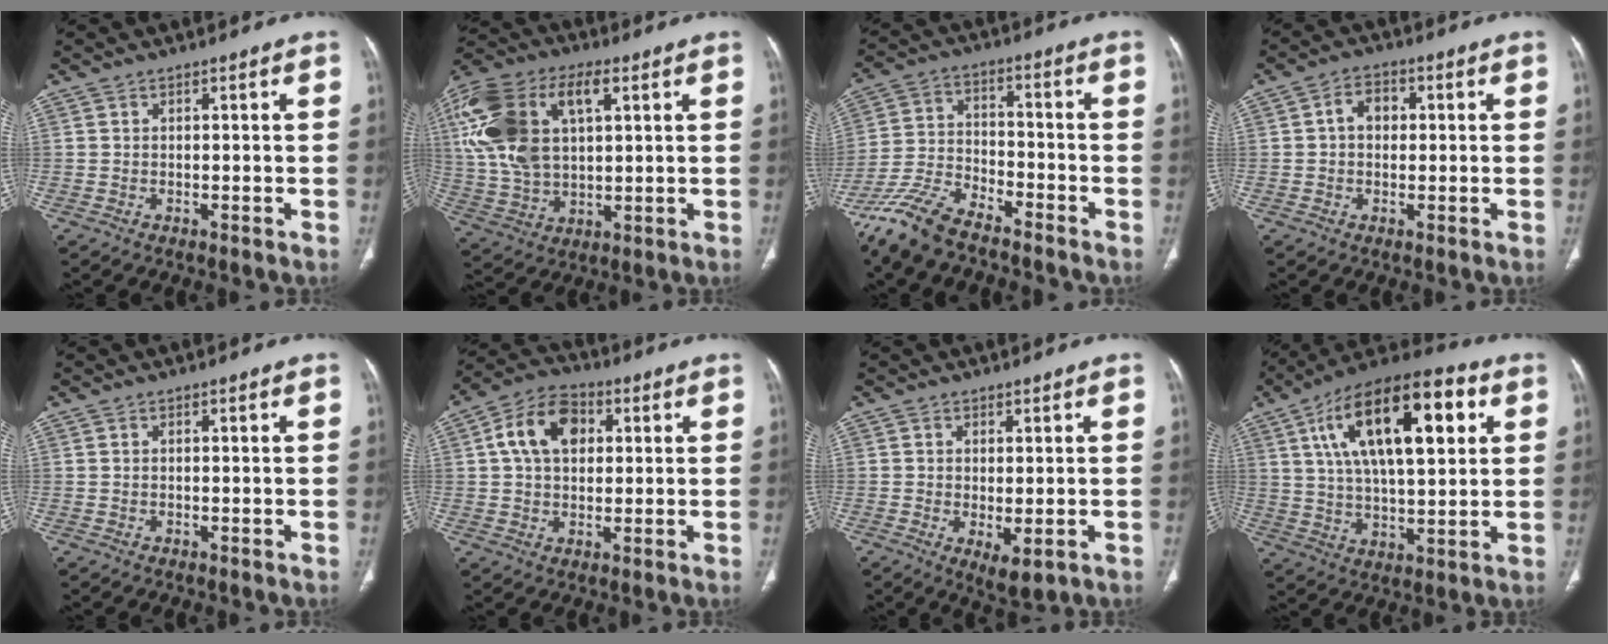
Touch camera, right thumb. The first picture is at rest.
{"total": 22.2, "force": [6.6, 12.5, 17.1], "torque": [-0.373, 0.012, 0.120]}
{"total": 11.9, "force": [-9.5, 4.1, 5.9], "torque": [-0.130, 0.040, -0.187]}
{"total": 4.4, "force": [0.5, 3.4, 2.8], "torque": [-0.030, 0.012, 0.002]}
{"total": 0.0}
{"total": 11.3, "force": [2.7, 7.9, 7.6], "torque": [-0.116, 0.016, 0.040]}
{"total": 4.6, "force": [-1.1, 1.8, 4.1], "torque": [-0.069, -0.016, -0.009]}
{"total": 23.6, "force": [7.9, 9.9, 19.9], "torque": [-0.322, 0.006, 0.125]}